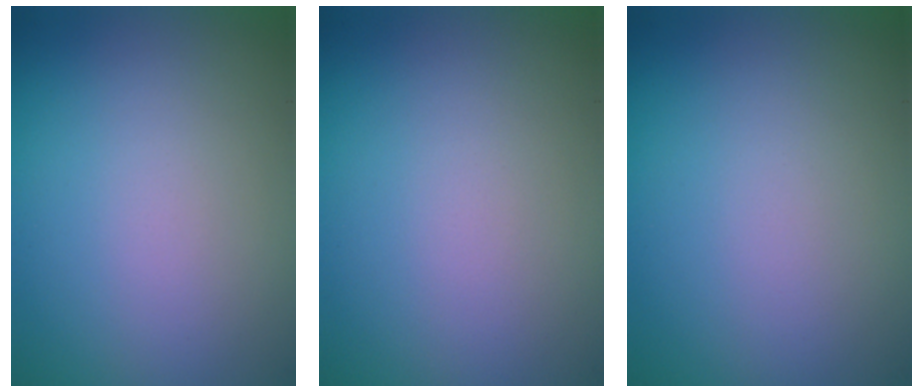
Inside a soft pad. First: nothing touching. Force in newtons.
{"total": 0.0}
{"total": 0.0}